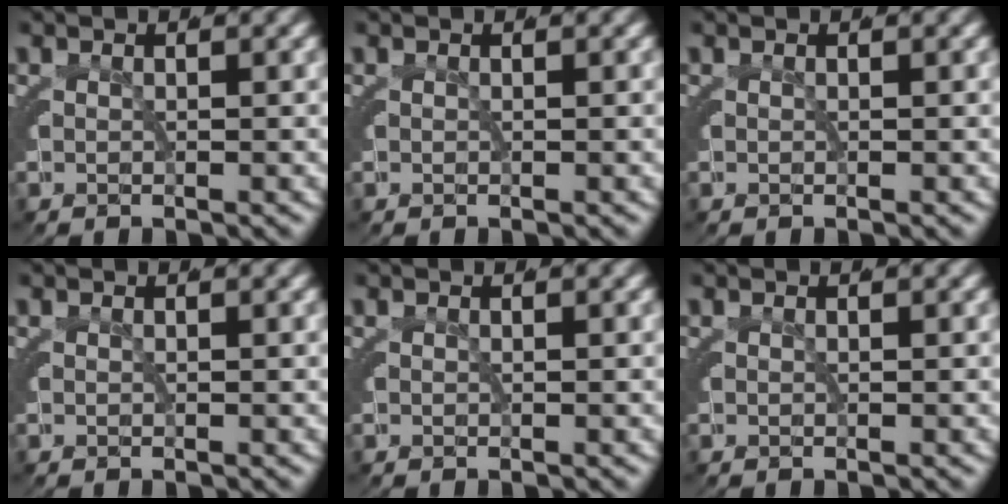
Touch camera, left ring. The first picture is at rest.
{"total": 0.0}
{"total": 0.0}
{"total": 0.0}
{"total": 0.0}
{"total": 0.0}